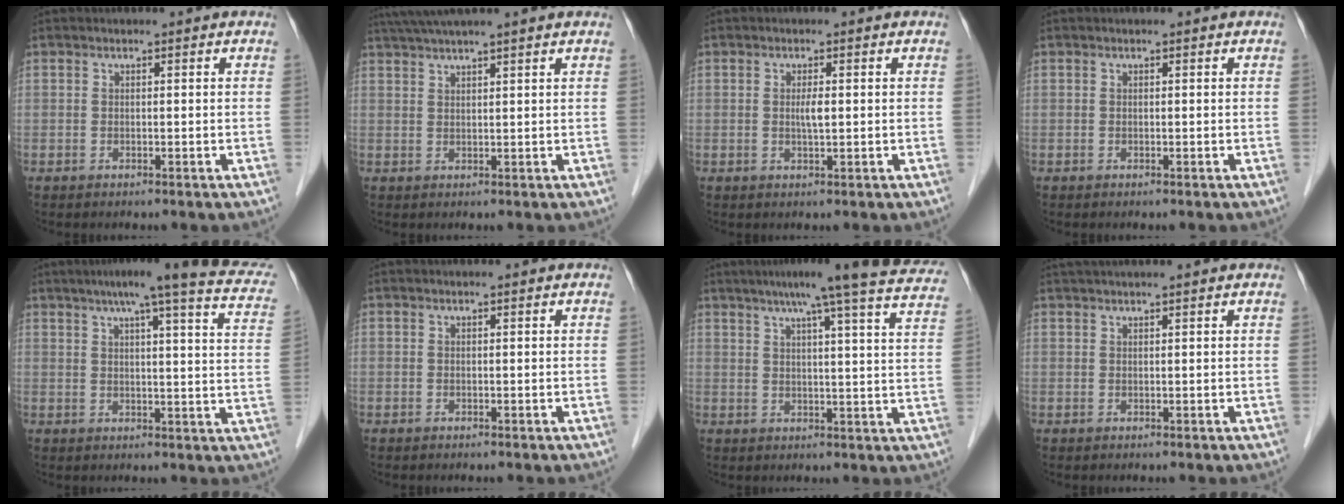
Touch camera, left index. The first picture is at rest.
{"total": 7.3, "force": [6.1, -1.0, 4.0], "torque": [-0.067, 0.040, 0.094]}
{"total": 1.8, "force": [0.1, 0.3, 1.8], "torque": [-0.036, 0.000, 0.002]}
{"total": 0.0}
{"total": 20.4, "force": [16.1, 1.4, 12.4], "torque": [-0.169, 0.002, 0.179]}
{"total": 0.0}
{"total": 21.6, "force": [18.2, -0.1, 11.7], "torque": [-0.170, -0.011, 0.213]}
{"total": 5.6, "force": [4.9, -0.6, 2.7], "torque": [-0.036, 0.040, 0.072]}